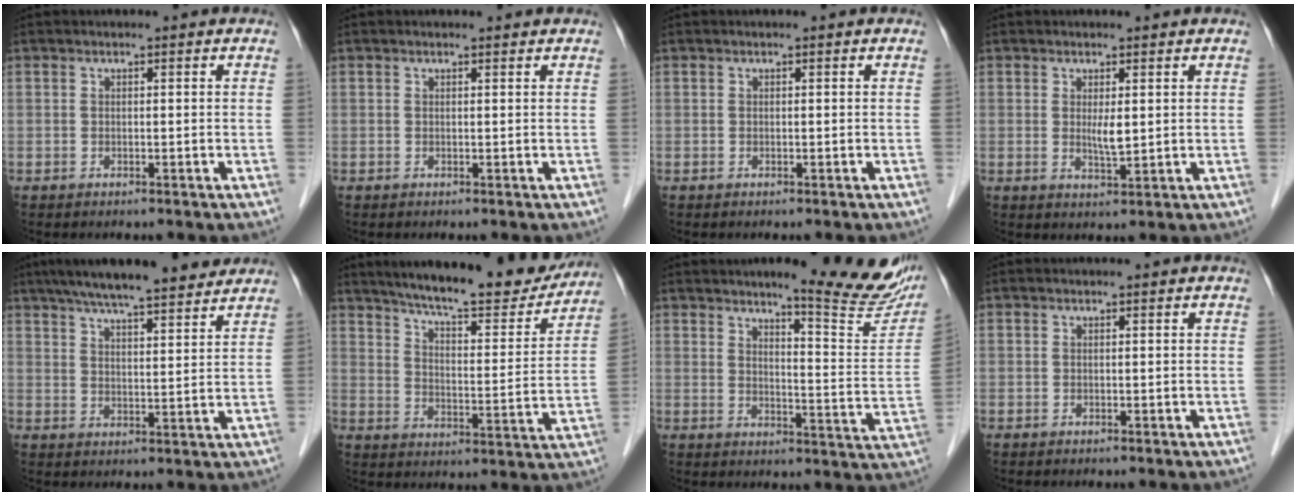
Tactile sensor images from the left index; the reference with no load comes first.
{"total": 0.8, "force": [0.8, 0.2, 0.0], "torque": [-0.011, 0.002, 0.010]}
{"total": 0.0}
{"total": 2.4, "force": [0.5, 0.5, 2.3], "torque": [-0.046, -0.006, 0.013]}
{"total": 15.8, "force": [13.4, 2.0, 8.1], "torque": [-0.136, 0.029, 0.197]}
{"total": 20.0, "force": [17.8, 2.9, 8.6], "torque": [-0.129, -0.018, 0.243]}
{"total": 16.2, "force": [13.4, 1.2, 8.9], "torque": [-0.107, -0.056, 0.159]}
{"total": 0.0}